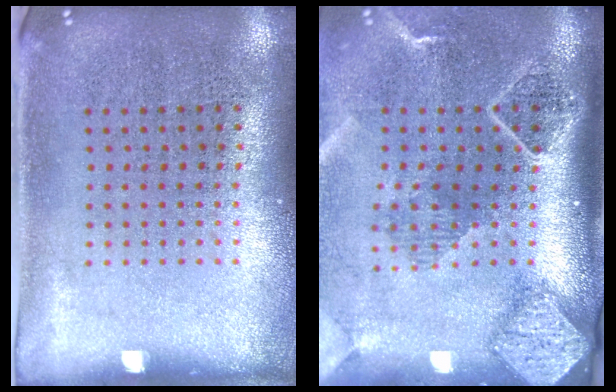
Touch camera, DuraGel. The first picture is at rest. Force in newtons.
{"total": 2.7, "press": 2.0, "slide": 1.9}